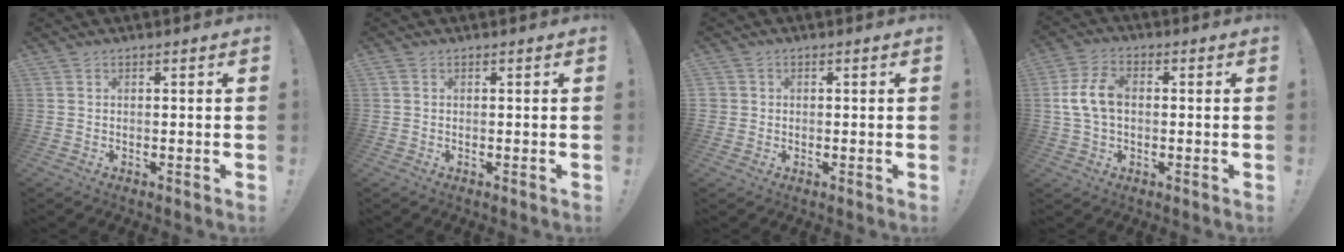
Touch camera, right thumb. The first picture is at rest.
{"total": 0.5, "force": [0.1, 0.4, 0.3], "torque": [-0.015, 0.005, 0.003]}
{"total": 1.7, "force": [-0.1, 1.7, 0.2], "torque": [0.003, 0.001, -0.002]}
{"total": 9.3, "force": [0.3, 6.0, 7.1], "torque": [-0.142, 0.013, 0.013]}